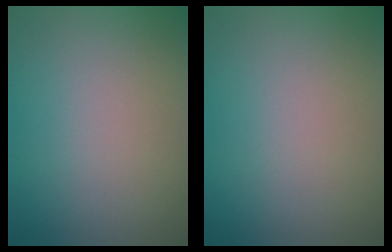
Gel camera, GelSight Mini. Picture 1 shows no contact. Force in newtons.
{"total": 0.0}